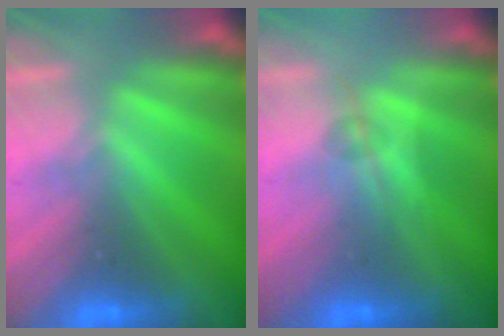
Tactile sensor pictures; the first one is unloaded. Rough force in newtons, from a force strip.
{"total": 1.7}